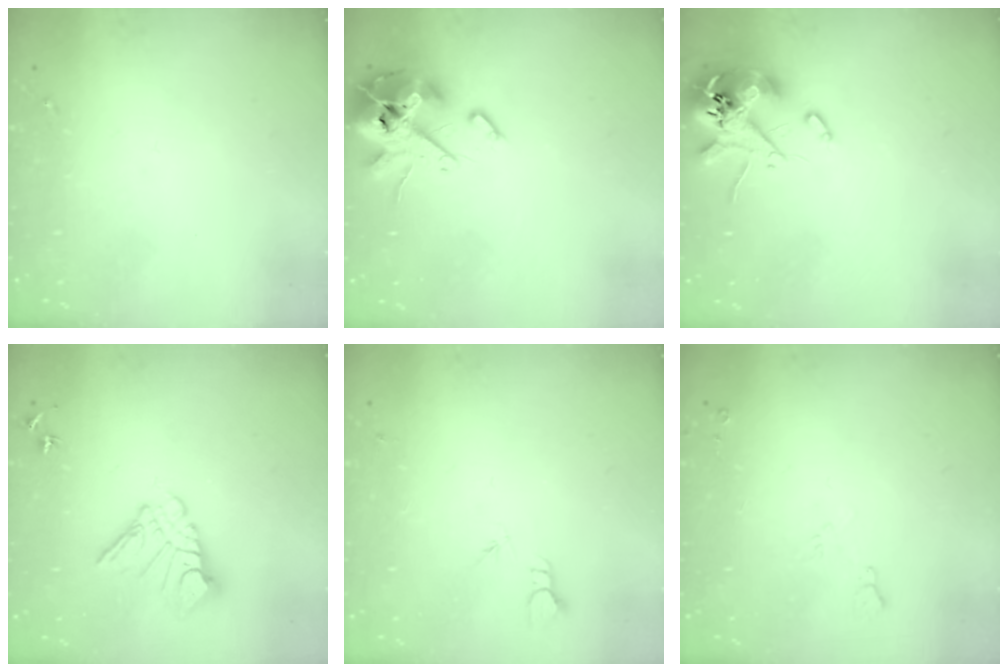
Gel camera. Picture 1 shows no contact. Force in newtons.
{"total": 15.4, "press": 15.2, "slide": 2.6}
{"total": 11.8, "press": 11.6, "slide": 1.8}
{"total": 10.6, "press": 10.5, "slide": 1.1}
{"total": 2.3, "press": 2.3, "slide": 0.1}
{"total": 6.0, "press": 6.0, "slide": 1.0}